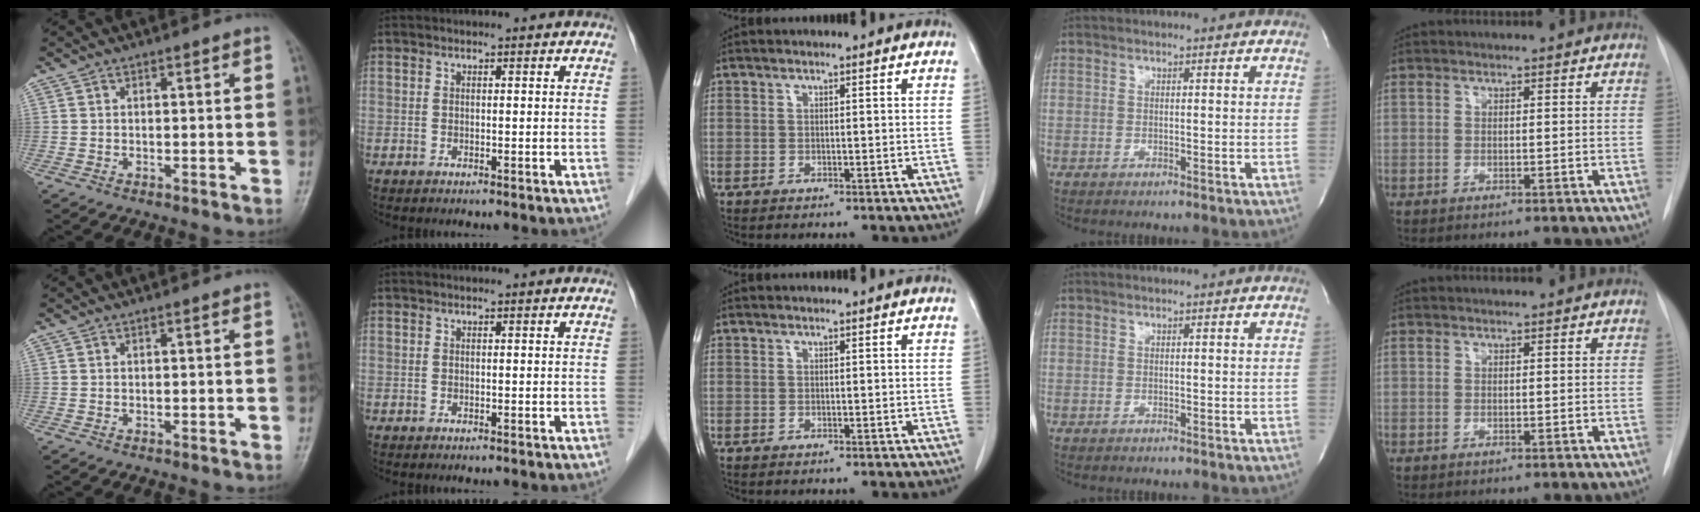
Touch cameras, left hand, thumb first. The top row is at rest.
{}